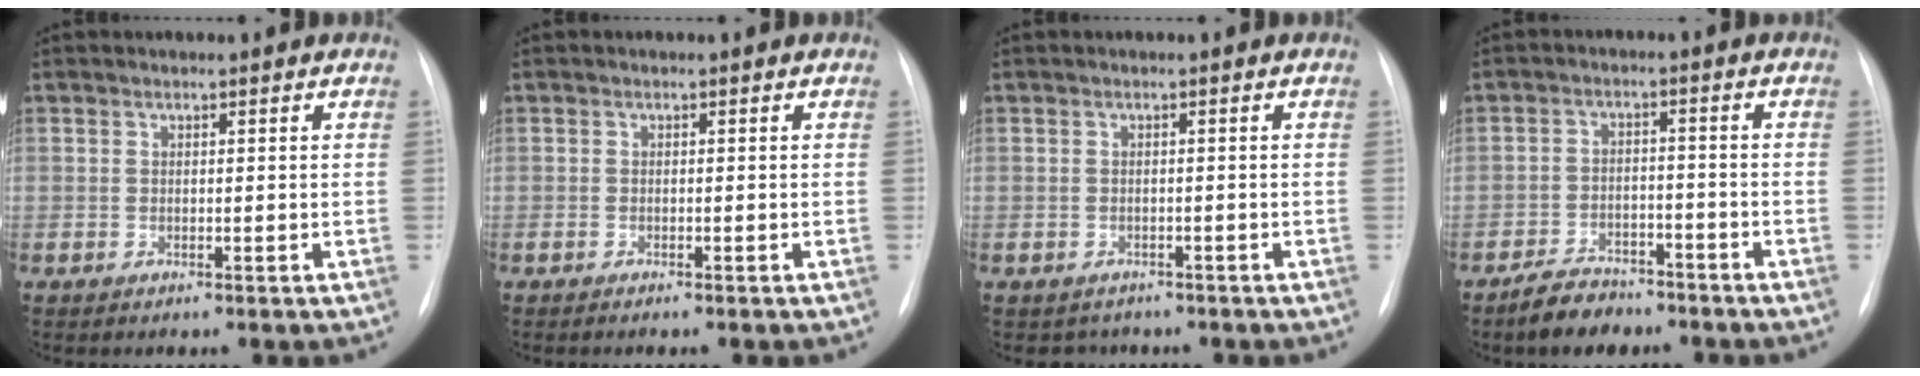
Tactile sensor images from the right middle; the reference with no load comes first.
{"total": 0.8, "force": [-0.6, 0.1, 0.5], "torque": [-0.013, -0.003, -0.007]}
{"total": 2.3, "force": [-1.8, 1.4, -0.3], "torque": [-0.001, 0.006, -0.024]}
{"total": 6.2, "force": [-5.2, 2.6, 2.2], "torque": [-0.049, -0.003, -0.087]}